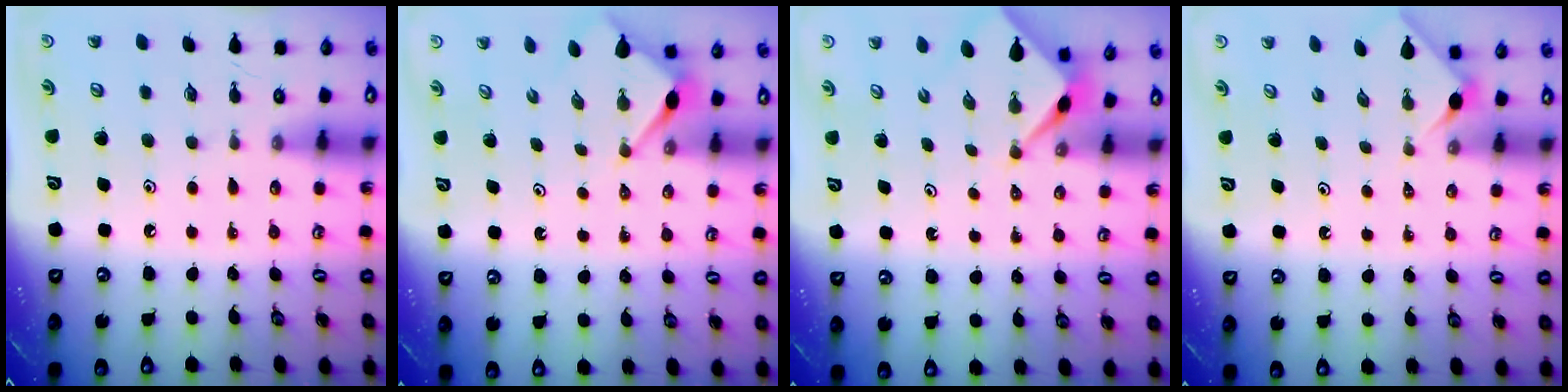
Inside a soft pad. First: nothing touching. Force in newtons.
{"total": 3.2, "press": 3.2, "slide": 0.4}
{"total": 2.3, "press": 2.3, "slide": 0.3}
{"total": 1.9, "press": 1.8, "slide": 0.4}